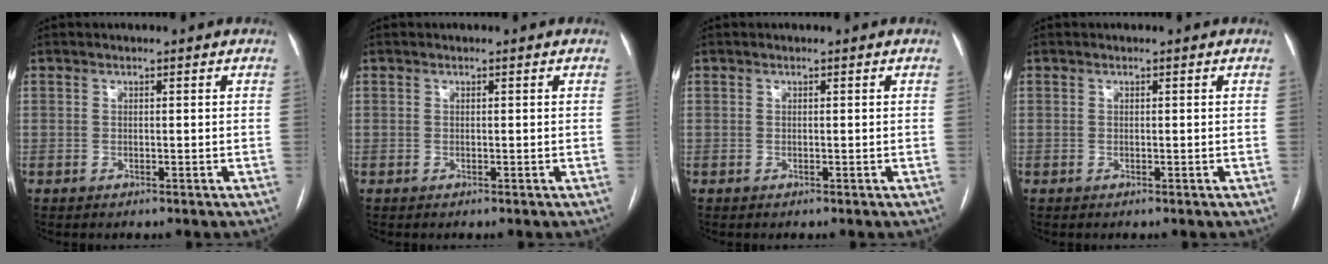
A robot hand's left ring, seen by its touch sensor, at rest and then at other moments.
{"total": 0.0}
{"total": 0.0}
{"total": 0.0}